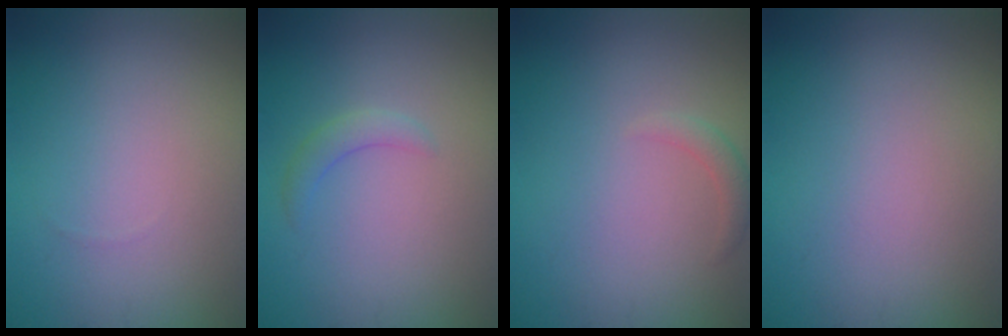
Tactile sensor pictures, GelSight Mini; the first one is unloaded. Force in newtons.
{"total": 1.6, "press": 1.6, "slide": 0.1}
{"total": 1.2, "press": 1.2, "slide": 0.2}
{"total": 0.0}